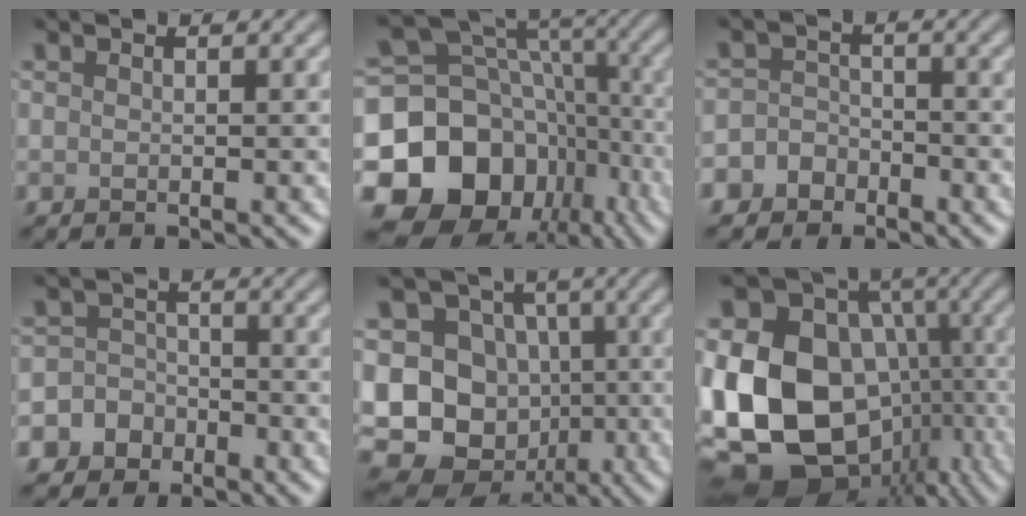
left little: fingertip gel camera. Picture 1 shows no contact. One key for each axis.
{"total": 16.2, "fx": -6.0, "fy": 12.9, "fz": 7.7, "tx": -0.157, "ty": 0.016, "tz": -0.107}
{"total": 4.1, "fx": -2.7, "fy": 3.1, "fz": 0.4, "tx": 0.027, "ty": -0.002, "tz": -0.061}
{"total": 6.3, "fx": -3.7, "fy": 5.2, "fz": 0.5, "tx": 0.008, "ty": -0.002, "tz": -0.085}
{"total": 16.3, "fx": -2.9, "fy": 14.8, "fz": 6.4, "tx": -0.142, "ty": -0.005, "tz": -0.068}
{"total": 20.9, "fx": -3.7, "fy": 16.4, "fz": 12.4, "tx": -0.251, "ty": -0.026, "tz": -0.029}